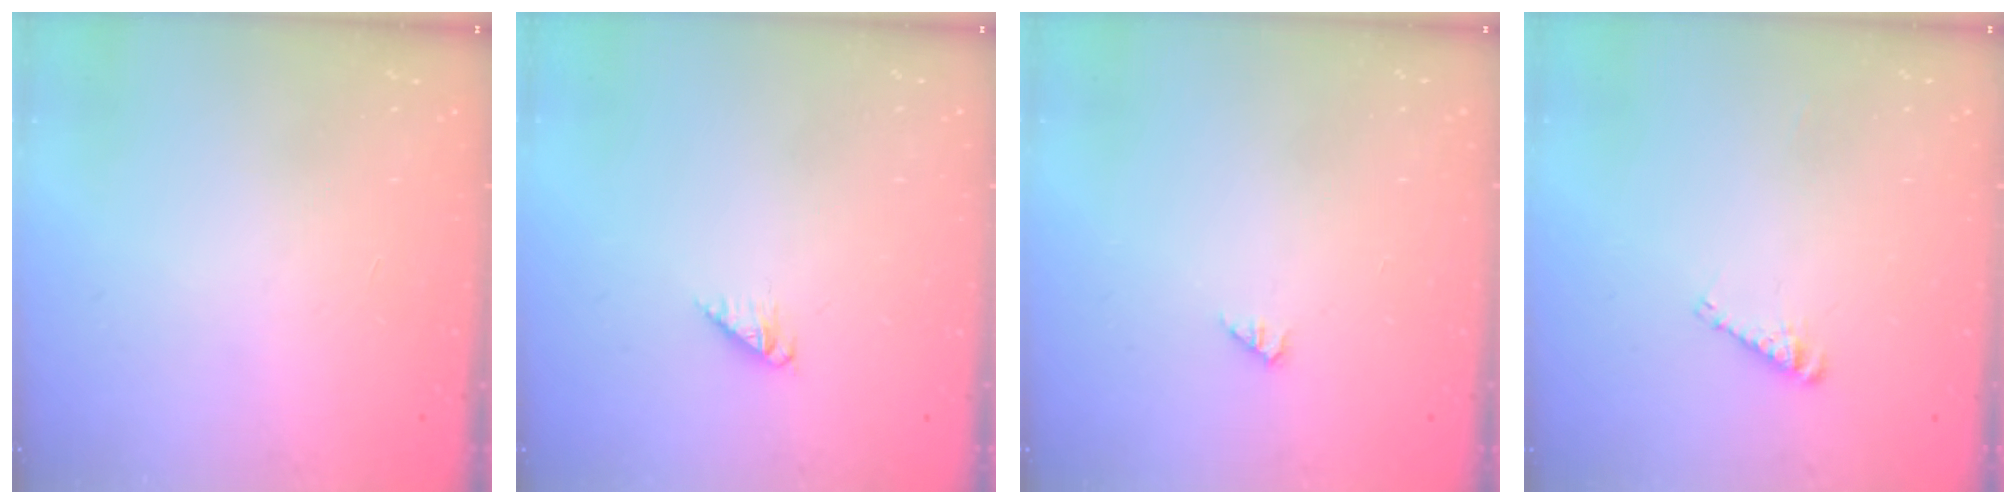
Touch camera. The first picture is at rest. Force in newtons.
{"total": 3.0, "press": 3.0, "slide": 0.4}
{"total": 0.9, "press": 0.8, "slide": 0.2}
{"total": 4.2, "press": 4.1, "slide": 0.6}